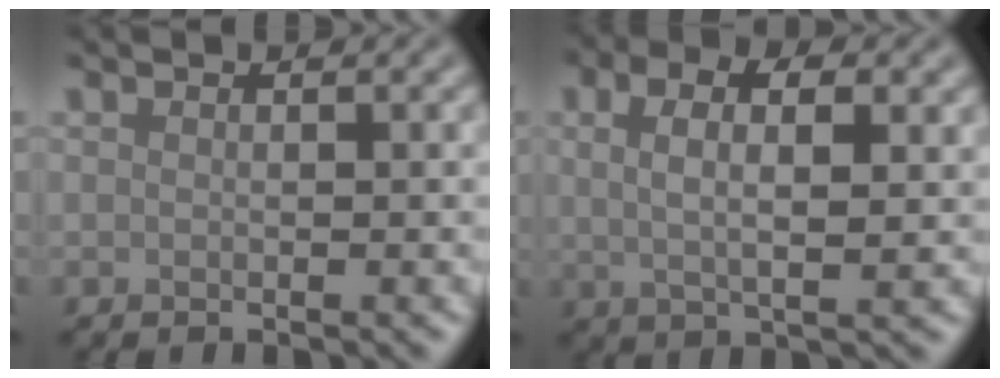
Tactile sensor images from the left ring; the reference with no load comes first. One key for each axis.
{"total": 5.5, "fx": 1.7, "fy": 2.4, "fz": 4.7, "tx": -0.085, "ty": 0.004, "tz": 0.019}